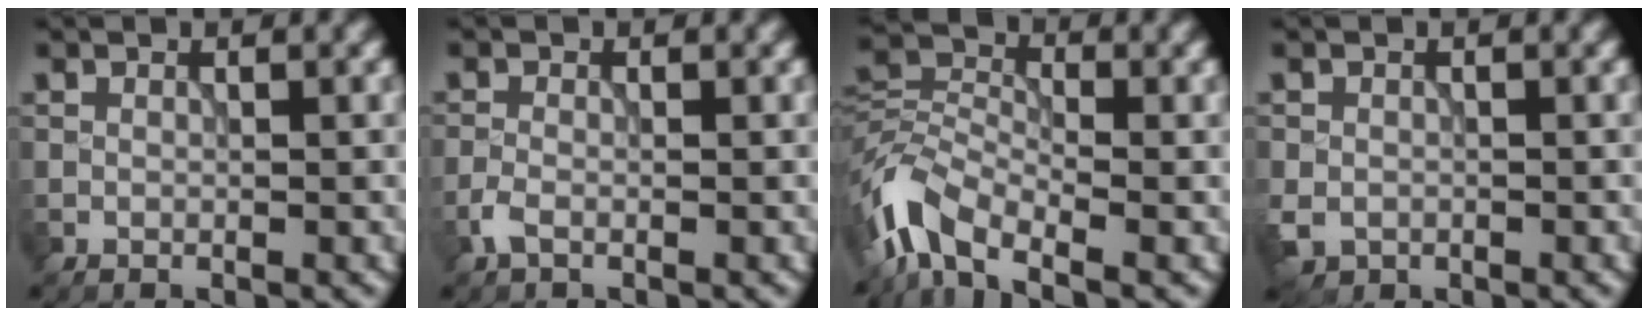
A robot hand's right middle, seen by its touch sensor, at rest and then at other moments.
{"total": 1.3, "force": [-0.8, 0.5, 0.9], "torque": [-0.025, 0.000, -0.021]}
{"total": 6.0, "force": [-3.8, 2.9, 3.6], "torque": [-0.069, 0.003, -0.095]}
{"total": 2.3, "force": [-0.8, 1.9, 1.1], "torque": [-0.027, -0.011, -0.019]}